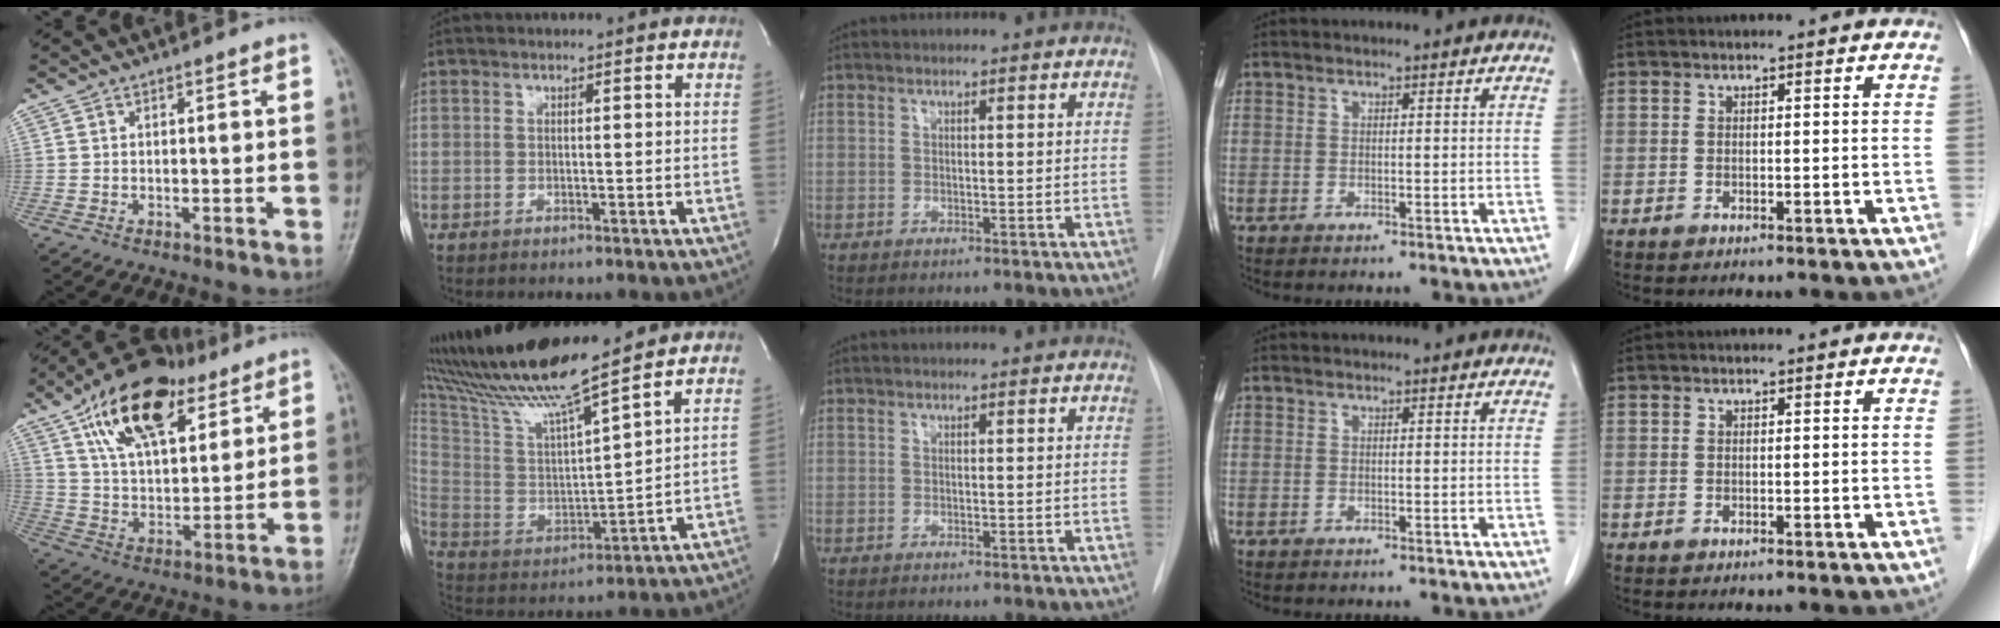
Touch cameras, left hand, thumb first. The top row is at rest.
{"thumb": {"total": 20.7, "force": [11.2, 10.4, 14.0], "torque": [-0.205, -0.027, 0.195]}, "index": {"total": 15.5, "force": [13.7, -1.5, 7.1], "torque": [-0.152, -0.003, 0.259]}}